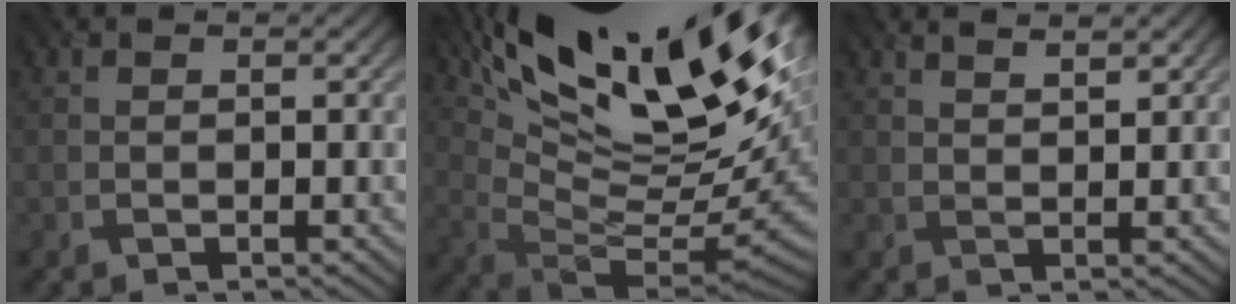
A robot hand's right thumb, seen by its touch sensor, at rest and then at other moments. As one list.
[{"total": 20.2, "force": [11.7, 5.9, 15.3], "torque": [-0.245, 0.010, 0.197]}, {"total": 2.3, "force": [1.8, 0.3, 1.4], "torque": [-0.025, 0.002, 0.034]}]